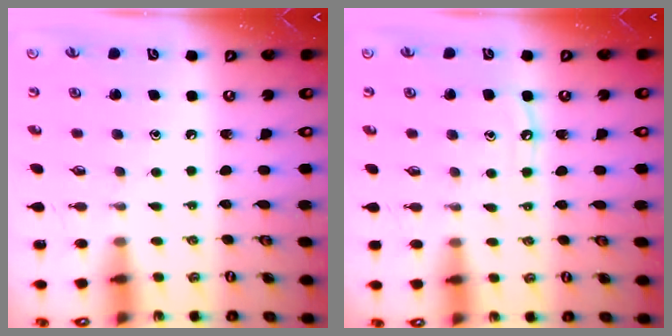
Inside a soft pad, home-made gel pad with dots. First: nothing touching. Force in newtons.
{"total": 4.9, "press": 4.9, "slide": 0.5}